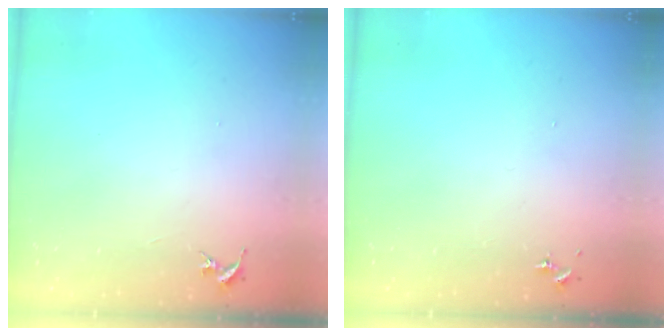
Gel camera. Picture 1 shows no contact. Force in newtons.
{"total": 0.0}